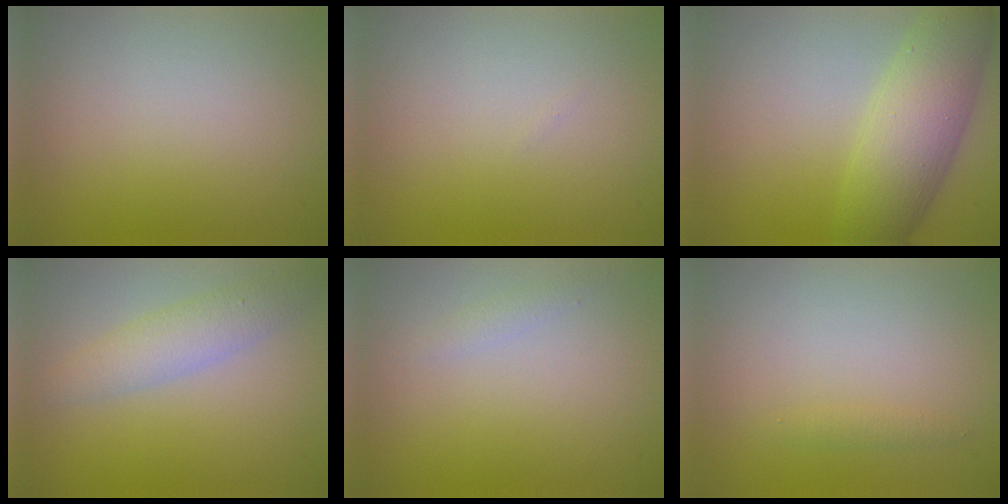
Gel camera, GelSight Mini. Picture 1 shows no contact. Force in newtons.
{"total": 0.0}
{"total": 7.3, "press": 7.3, "slide": 0.2}
{"total": 3.2, "press": 3.2, "slide": 0.1}
{"total": 0.8, "press": 0.8, "slide": 0.0}
{"total": 0.7, "press": 0.7, "slide": 0.0}